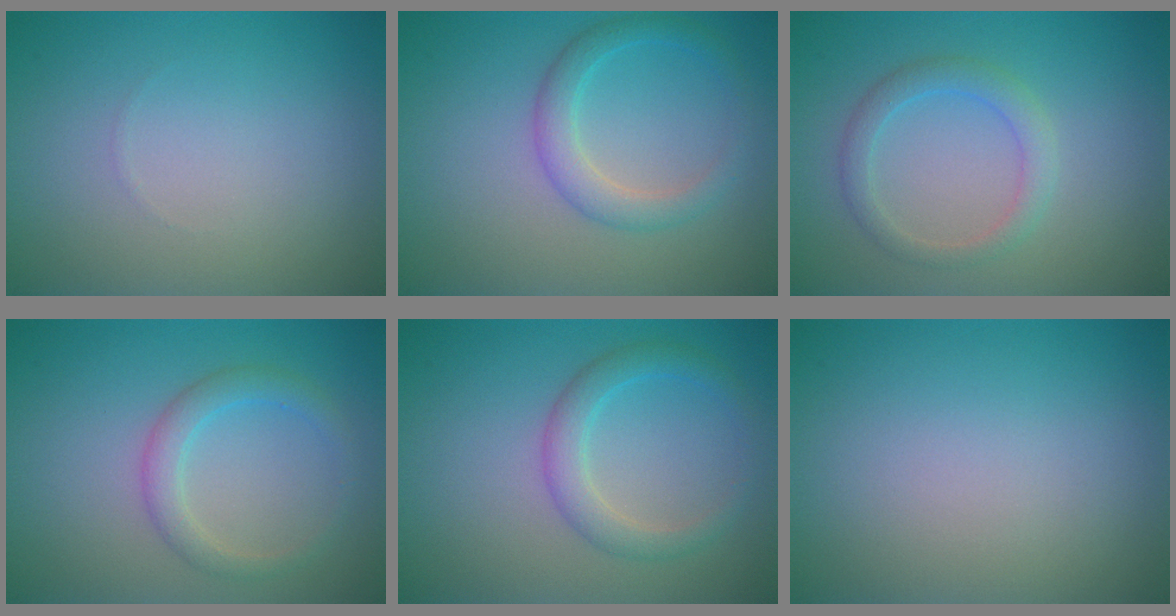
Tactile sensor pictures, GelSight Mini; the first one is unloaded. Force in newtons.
{"total": 2.8, "press": 2.8, "slide": 0.2}
{"total": 2.3, "press": 2.3, "slide": 0.1}
{"total": 2.4, "press": 2.4, "slide": 0.1}
{"total": 2.7, "press": 2.7, "slide": 0.1}
{"total": 0.0}